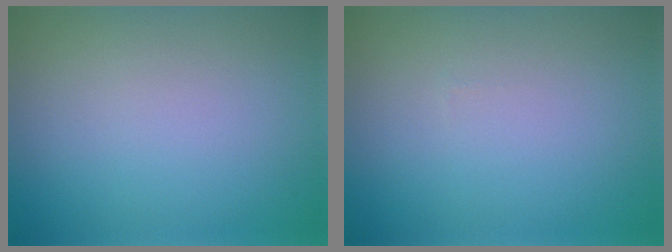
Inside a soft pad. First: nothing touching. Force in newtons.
{"total": 0.0}